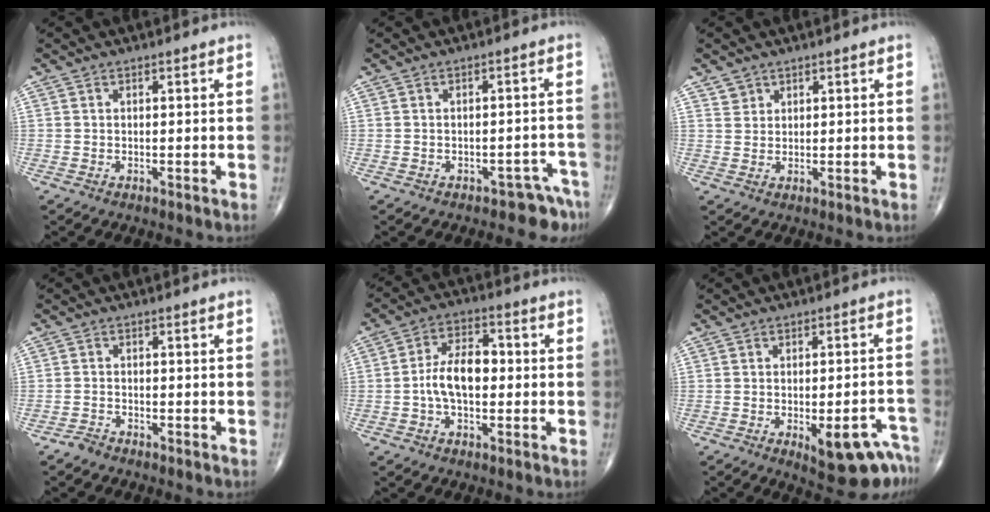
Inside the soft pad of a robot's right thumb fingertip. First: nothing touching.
{"total": 4.0, "force": [-3.3, 2.2, 0.8], "torque": [0.005, 0.039, -0.039]}
{"total": 2.0, "force": [1.4, 1.4, 0.0], "torque": [0.019, -0.008, 0.019]}
{"total": 1.7, "force": [-1.5, 0.7, 0.3], "torque": [-0.012, 0.004, -0.030]}
{"total": 8.9, "force": [-0.8, 5.1, 7.3], "torque": [-0.125, 0.027, -0.022]}
{"total": 12.0, "force": [-6.7, 4.0, 9.1], "torque": [-0.070, 0.045, -0.077]}